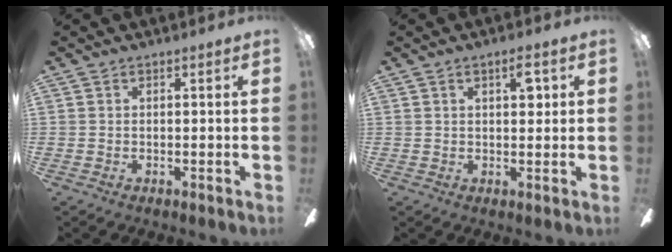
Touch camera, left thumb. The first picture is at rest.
{"total": 4.3, "force": [1.8, 1.9, 3.4], "torque": [-0.047, -0.001, 0.023]}